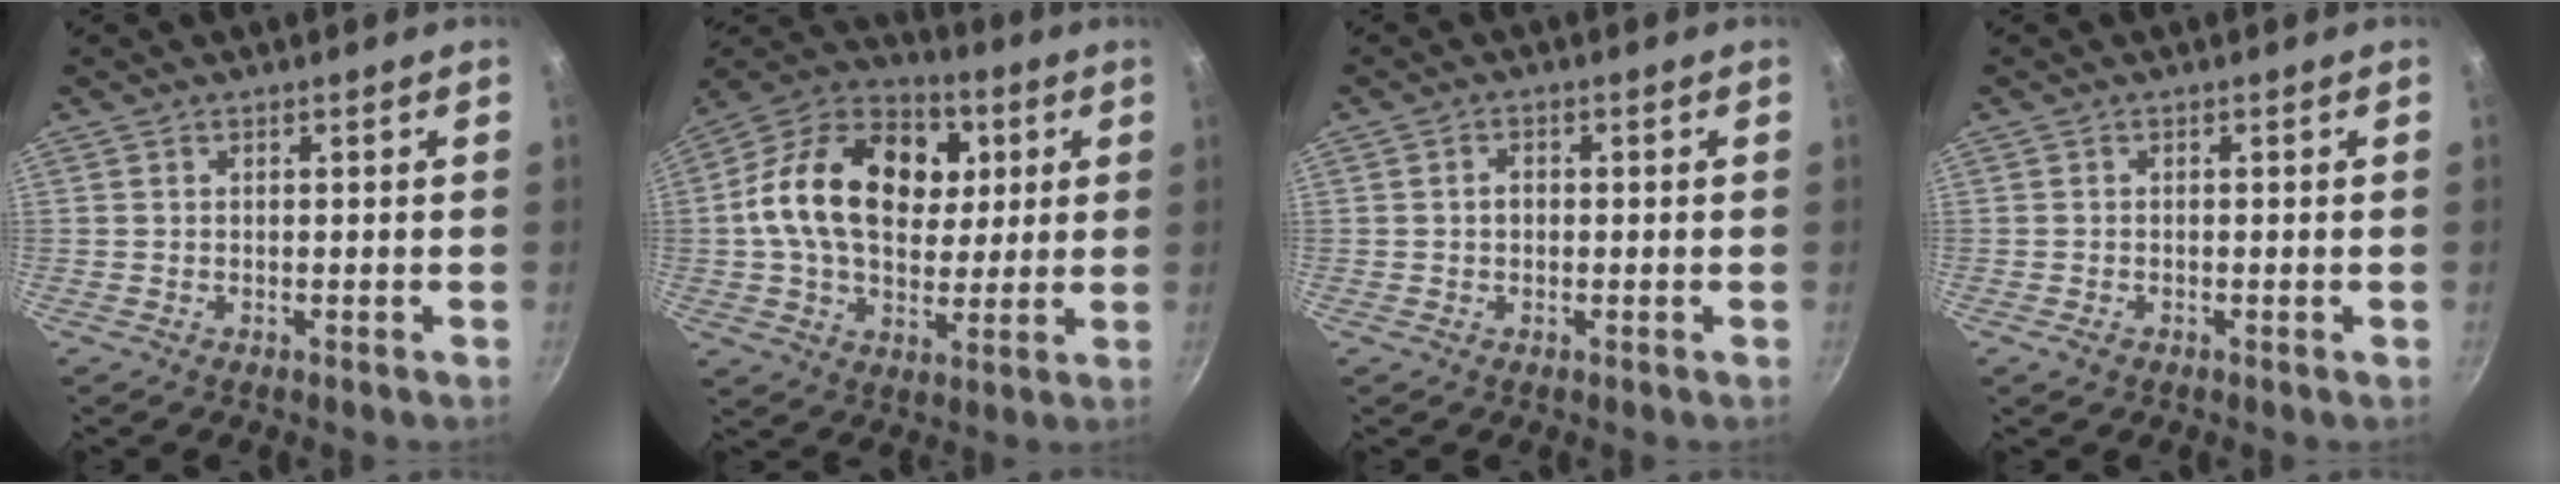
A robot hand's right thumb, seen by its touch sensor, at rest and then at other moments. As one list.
[{"total": 23.1, "force": [4.3, 16.2, 15.9], "torque": [-0.241, 0.015, 0.058]}, {"total": 2.0, "force": [0.0, 1.5, 1.3], "torque": [-0.016, 0.009, -0.001]}, {"total": 1.3, "force": [-0.6, 0.7, 0.9], "torque": [-0.018, 0.002, -0.013]}]